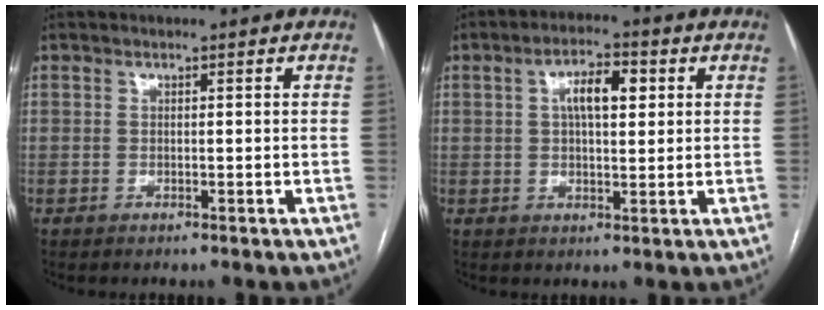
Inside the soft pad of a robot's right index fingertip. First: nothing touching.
{"total": 6.2, "force": [1.8, 2.3, 5.5], "torque": [-0.097, 0.015, 0.030]}